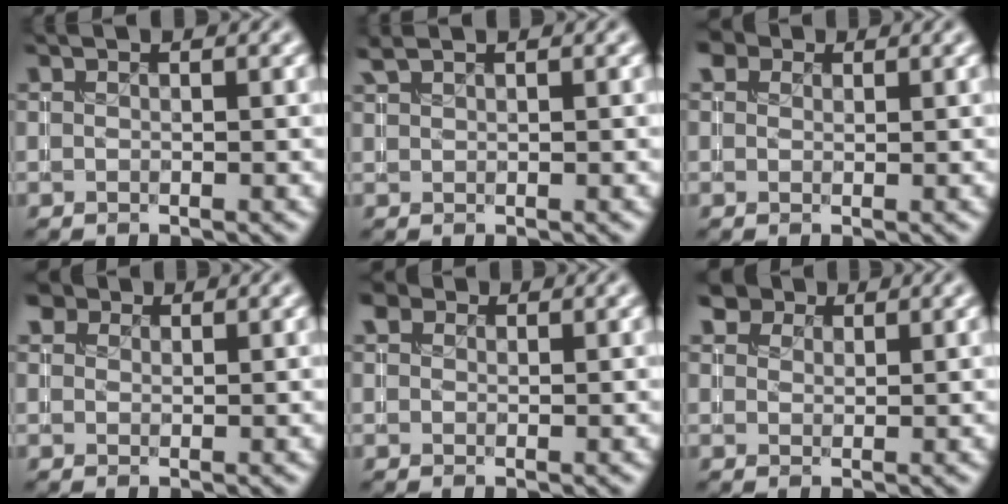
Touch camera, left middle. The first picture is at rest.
{"total": 1.2, "force": [1.1, 0.3, 0.5], "torque": [-0.015, 0.003, 0.025]}
{"total": 2.7, "force": [1.7, 1.7, 1.2], "torque": [-0.020, 0.007, 0.012]}
{"total": 3.2, "force": [2.2, 2.0, 1.4], "torque": [-0.029, 0.008, 0.021]}
{"total": 2.0, "force": [1.2, 1.4, 0.8], "torque": [-0.014, 0.002, 0.009]}
{"total": 4.4, "force": [3.2, 2.5, 1.7], "torque": [-0.042, 0.006, 0.047]}